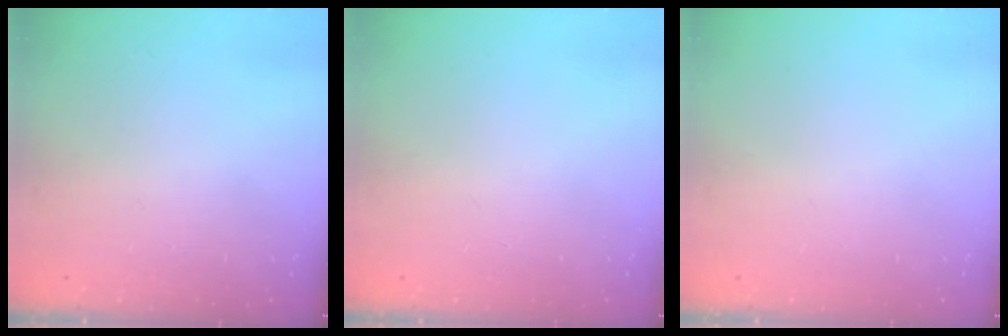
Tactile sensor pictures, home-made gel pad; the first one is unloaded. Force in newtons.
{"total": 0.0}
{"total": 0.0}